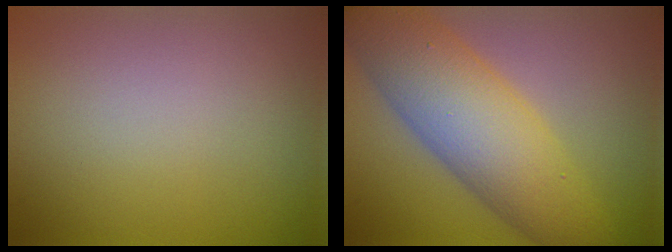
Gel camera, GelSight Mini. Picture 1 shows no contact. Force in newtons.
{"total": 9.3, "press": 9.3, "slide": 0.1}